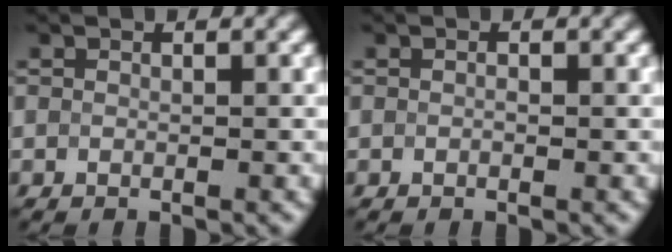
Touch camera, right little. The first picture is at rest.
{"total": 0.0}